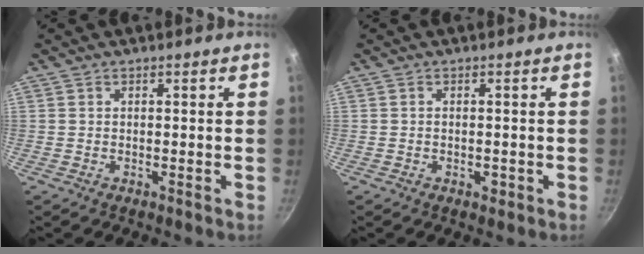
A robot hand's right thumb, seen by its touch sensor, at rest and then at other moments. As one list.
[{"total": 1.3, "force": [-0.5, 0.7, 1.0], "torque": [-0.014, 0.001, -0.008]}]